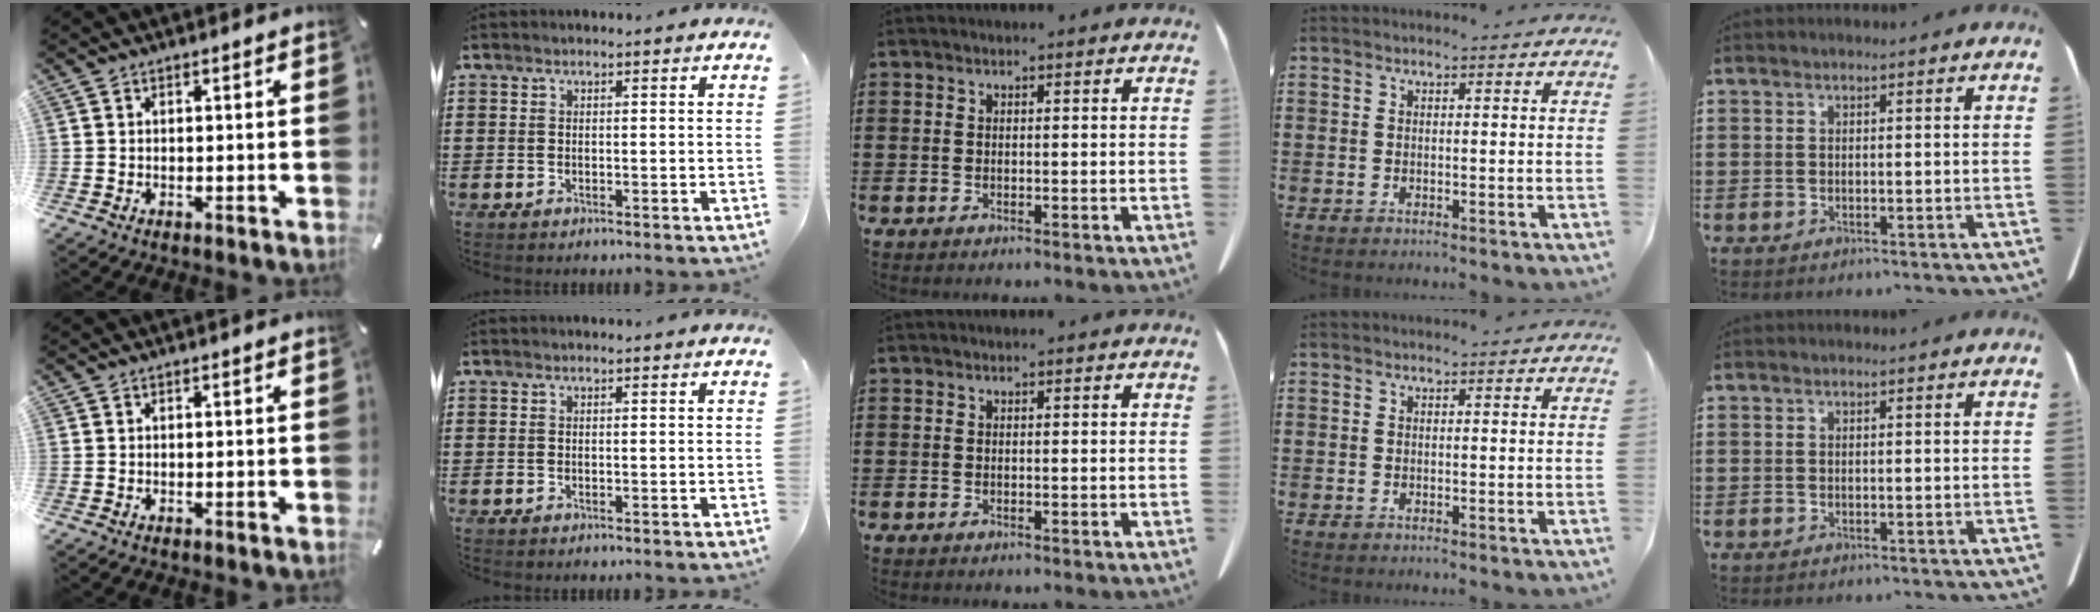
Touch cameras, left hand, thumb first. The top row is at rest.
{}